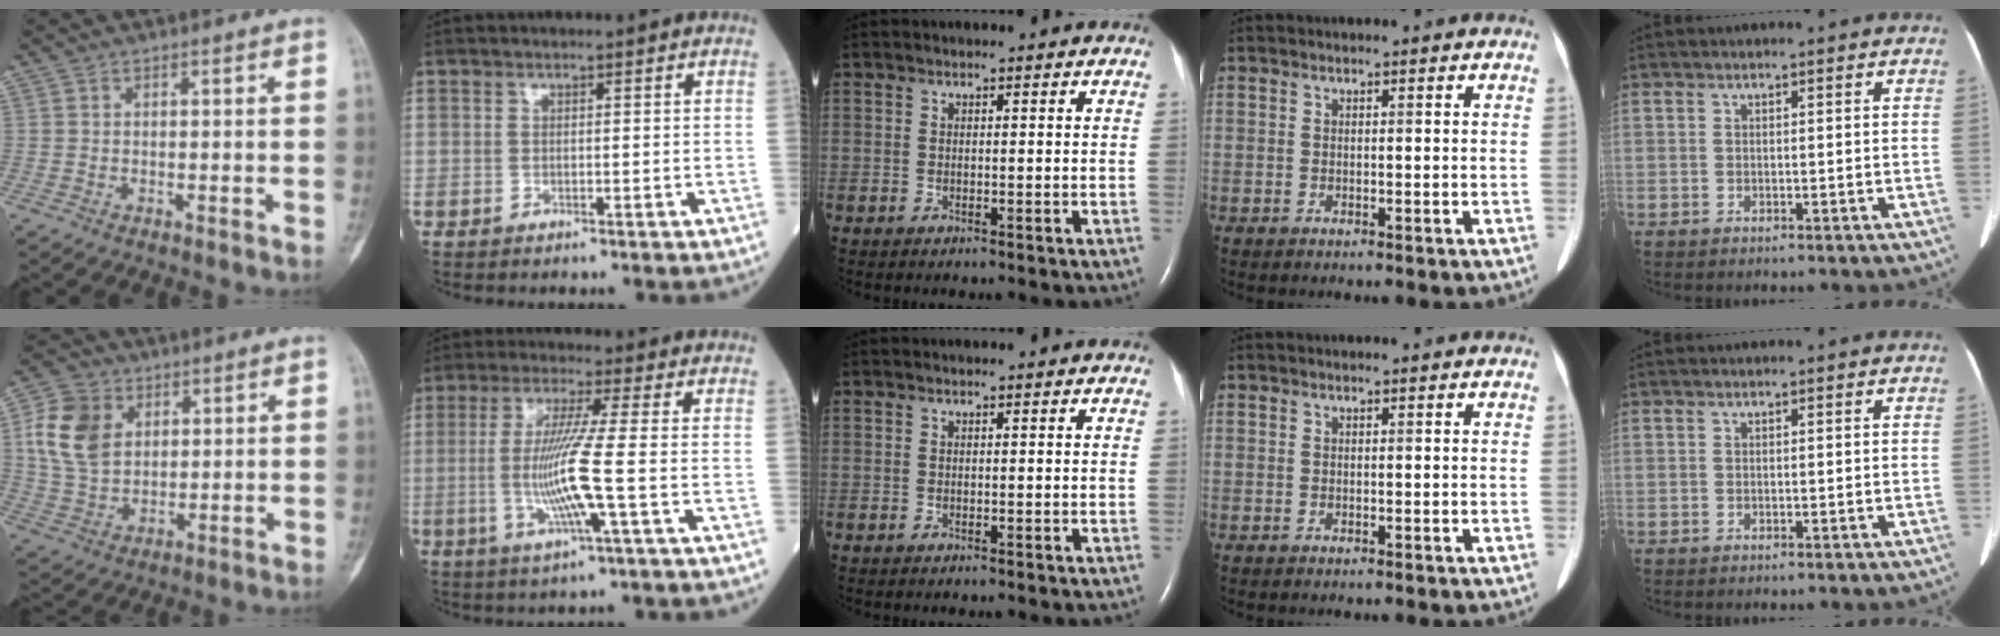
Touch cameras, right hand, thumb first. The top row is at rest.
{"thumb": {"total": 11.6, "force": [3.3, 8.5, 7.1], "torque": [-0.123, -0.005, 0.065]}, "index": {"total": 9.9, "force": [-1.7, -1.1, 9.6], "torque": [-0.201, -0.011, -0.035]}}